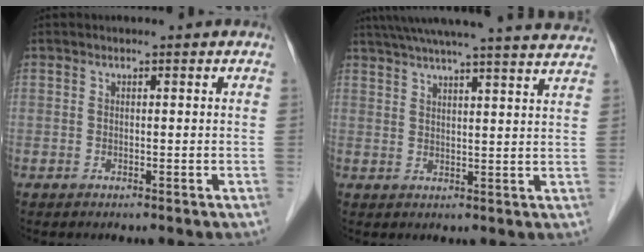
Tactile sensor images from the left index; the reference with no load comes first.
{"total": 25.2, "force": [22.9, 0.4, 10.5], "torque": [-0.170, -0.003, 0.290]}